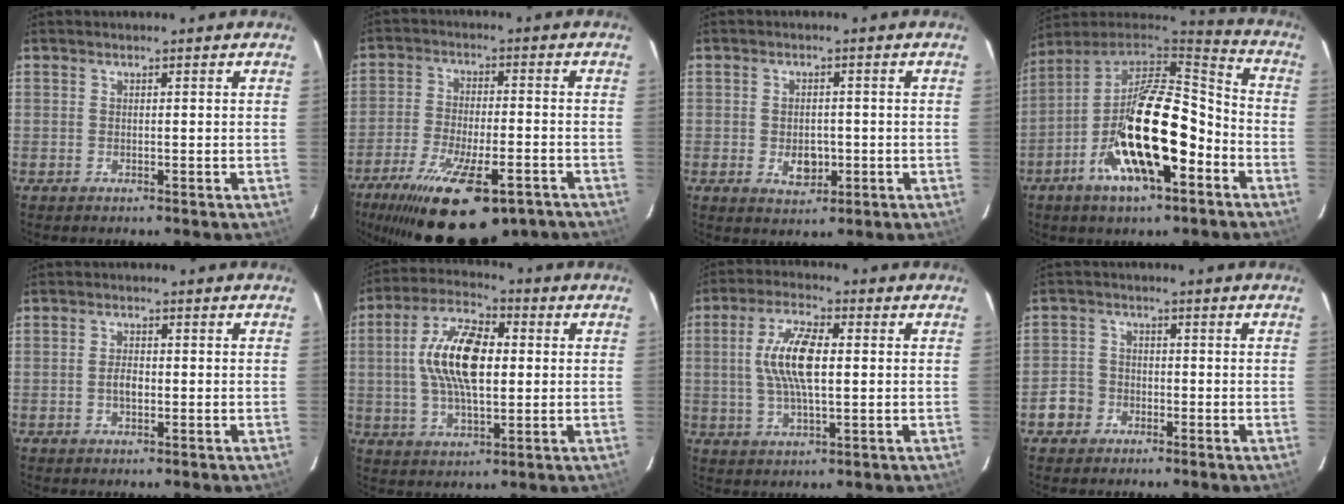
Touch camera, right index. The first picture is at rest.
{"total": 21.9, "force": [-14.4, 7.8, 14.5], "torque": [-0.278, -0.049, -0.221]}
{"total": 5.0, "force": [-1.2, 3.5, 3.4], "torque": [-0.059, -0.004, -0.013]}
{"total": 22.4, "force": [-8.3, 8.1, 19.1], "torque": [-0.356, -0.014, -0.157]}
{"total": 2.5, "force": [-0.5, 1.3, 2.0], "torque": [-0.040, 0.004, -0.009]}
{"total": 14.3, "force": [1.3, 6.4, 12.7], "torque": [-0.247, 0.017, 0.019]}
{"total": 10.4, "force": [1.0, 3.5, 9.7], "torque": [-0.194, 0.011, 0.018]}
{"total": 4.7, "force": [-2.3, 4.0, 0.6], "torque": [-0.013, 0.018, -0.042]}